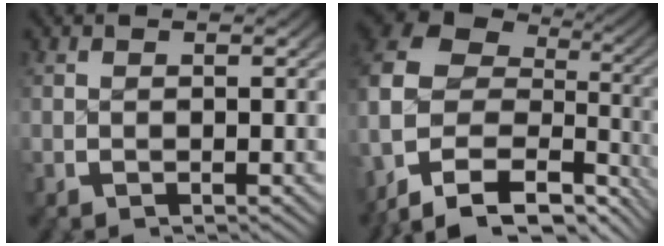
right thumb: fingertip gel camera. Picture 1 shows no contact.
{"total": 14.7, "force": [-4.6, 9.5, 10.1], "torque": [-0.241, -0.065, -0.040]}